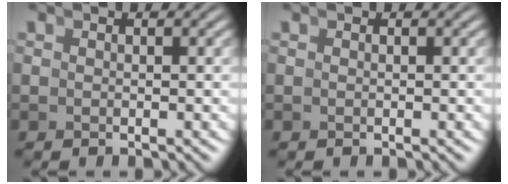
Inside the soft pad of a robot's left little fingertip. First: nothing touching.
{"total": 0.0}